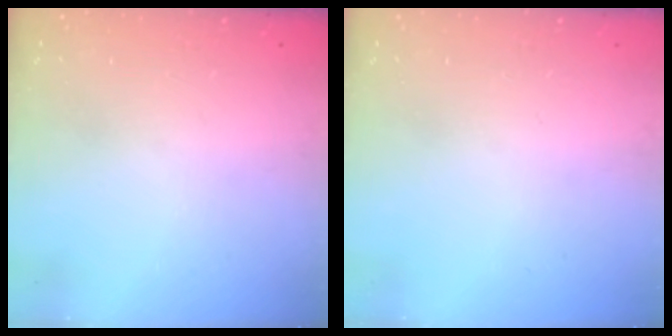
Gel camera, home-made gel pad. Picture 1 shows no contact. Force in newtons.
{"total": 0.0}